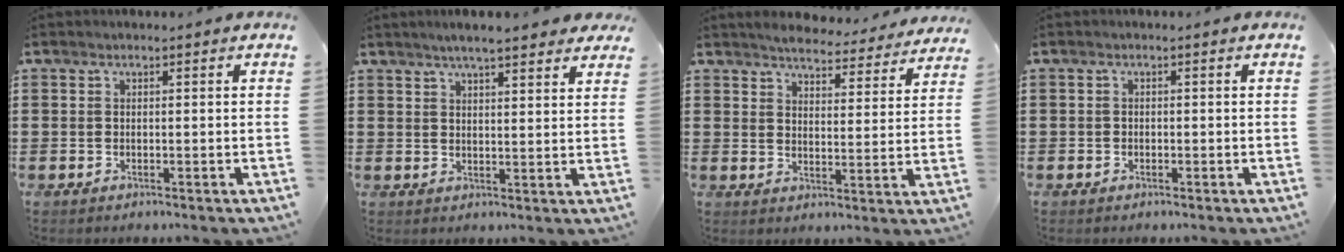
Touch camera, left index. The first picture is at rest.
{"total": 4.6, "force": [3.9, 0.3, 2.3], "torque": [-0.054, -0.004, 0.069]}
{"total": 4.4, "force": [4.4, 0.1, 0.8], "torque": [-0.029, -0.030, 0.072]}
{"total": 0.7, "force": [-0.5, 0.5, 0.1], "torque": [-0.003, 0.002, -0.012]}